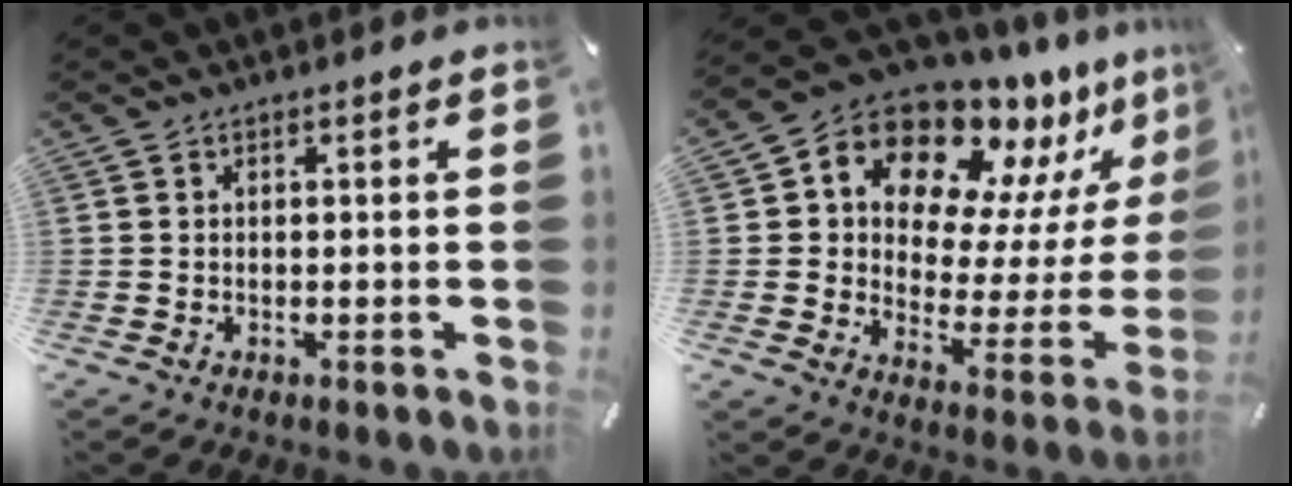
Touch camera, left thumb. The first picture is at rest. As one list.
[{"total": 13.4, "force": [11.2, 6.7, 3.4], "torque": [-0.059, -0.123, 0.193]}]